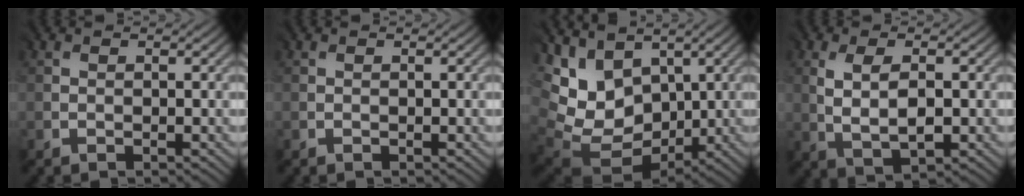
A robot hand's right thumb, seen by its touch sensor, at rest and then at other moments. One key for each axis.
{"total": 0.0}
{"total": 11.4, "fx": 3.2, "fy": 8.8, "fz": 6.4, "tx": -0.177, "ty": -0.007, "tz": 0.078}
{"total": 4.1, "fx": 0.4, "fy": 1.9, "fz": 3.7, "tx": -0.075, "ty": -0.005, "tz": 0.013}